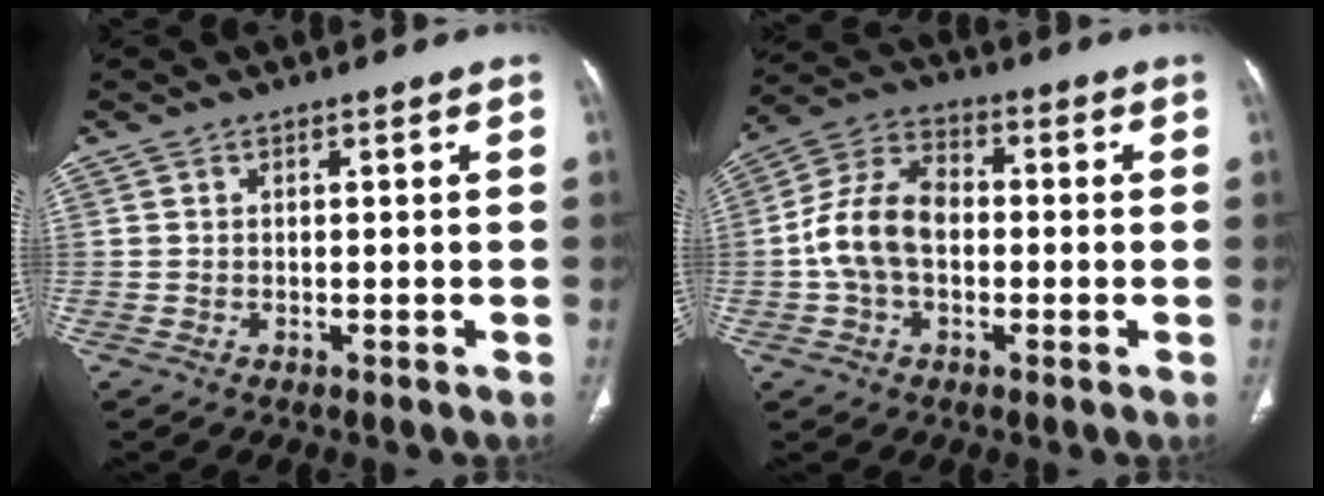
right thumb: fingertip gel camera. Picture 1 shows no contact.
{"total": 11.5, "force": [-0.9, 7.8, 8.4], "torque": [-0.158, 0.034, -0.025]}